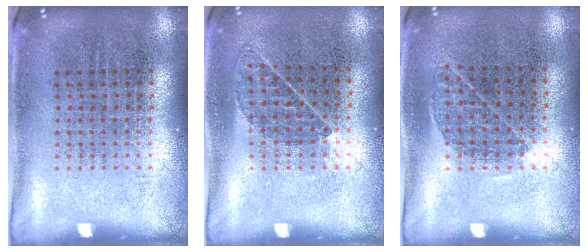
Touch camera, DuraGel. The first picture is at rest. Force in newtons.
{"total": 0.8, "press": 0.6, "slide": 0.5}
{"total": 0.8, "press": 0.6, "slide": 0.6}